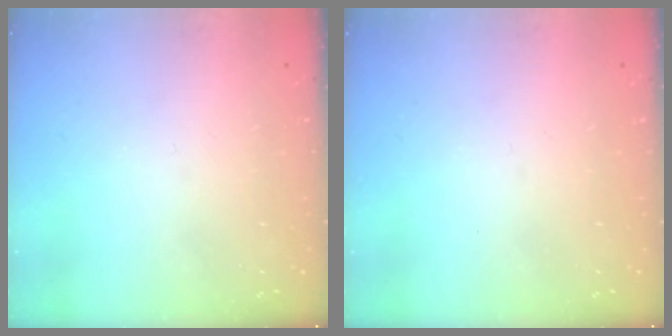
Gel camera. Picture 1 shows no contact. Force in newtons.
{"total": 0.0}